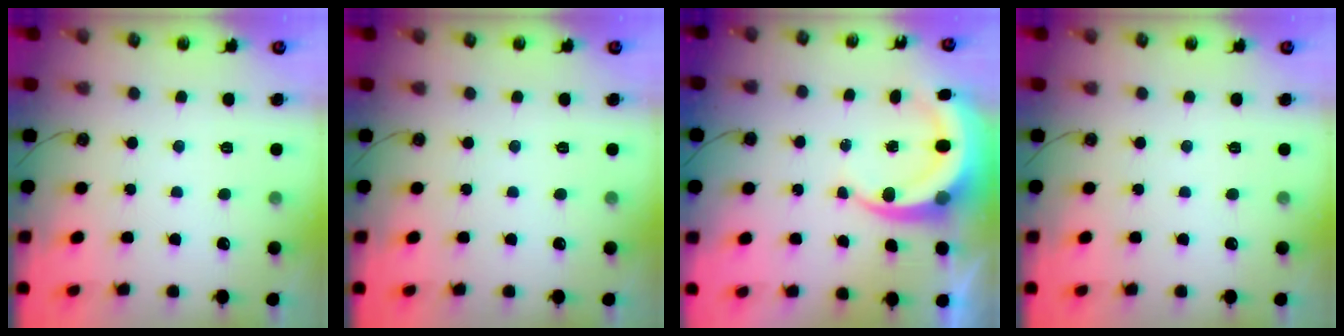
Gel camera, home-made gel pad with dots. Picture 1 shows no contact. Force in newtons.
{"total": 0.0}
{"total": 7.4, "press": 7.4, "slide": 0.8}
{"total": 0.0}